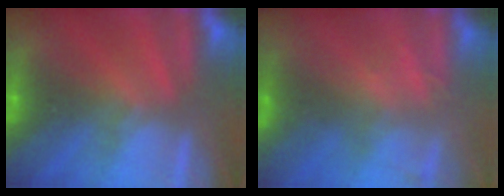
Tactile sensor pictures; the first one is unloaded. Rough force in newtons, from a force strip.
{"total": 2.1}